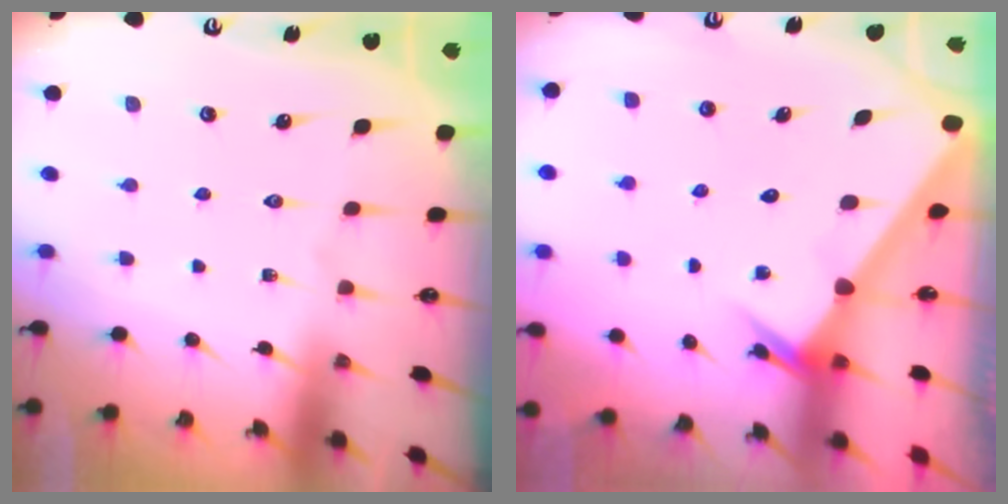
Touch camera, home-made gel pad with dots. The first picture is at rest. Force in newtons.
{"total": 2.7, "press": 2.7, "slide": 0.2}